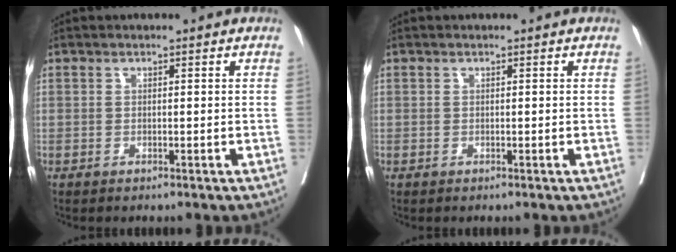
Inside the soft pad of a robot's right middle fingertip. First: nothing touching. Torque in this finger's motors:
{"motor_torque": [0.00, 0.00, 0.00, 0.00]}